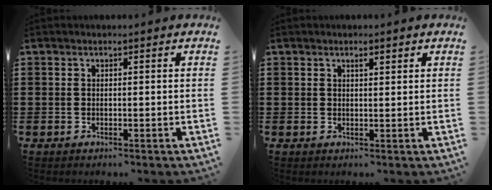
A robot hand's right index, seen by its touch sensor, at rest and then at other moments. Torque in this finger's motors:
{"motor_torque": [0.07, -0.05, 0.02, 0.04]}